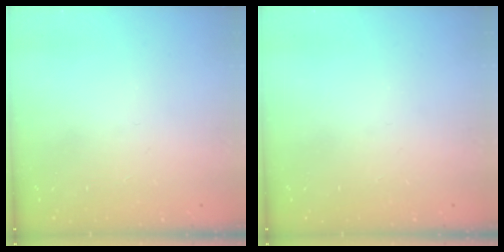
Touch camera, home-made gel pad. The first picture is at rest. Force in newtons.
{"total": 0.0}